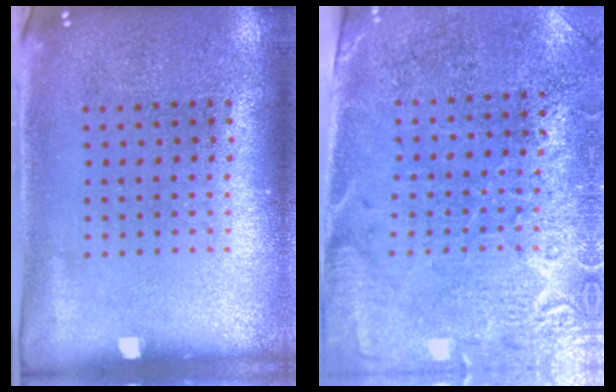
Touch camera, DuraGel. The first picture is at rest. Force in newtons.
{"total": 2.7, "press": 2.4, "slide": 1.2}